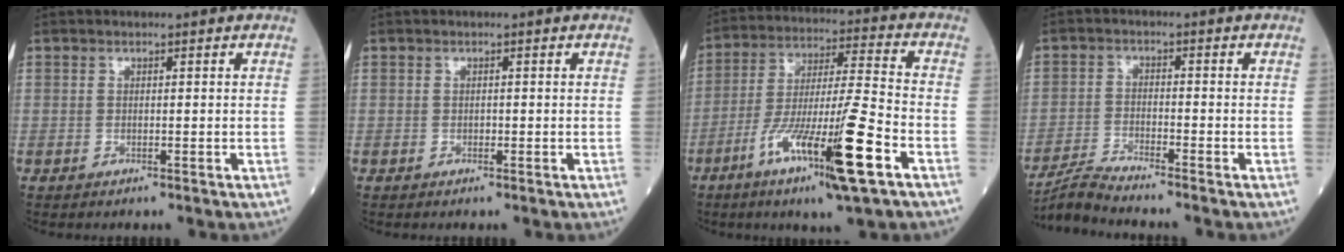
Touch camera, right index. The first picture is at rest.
{"total": 0.0}
{"total": 16.6, "force": [-7.7, 0.2, 14.6], "torque": [-0.280, -0.024, -0.132]}
{"total": 5.0, "force": [-4.6, -1.7, 0.7], "torque": [-0.022, -0.022, -0.091]}